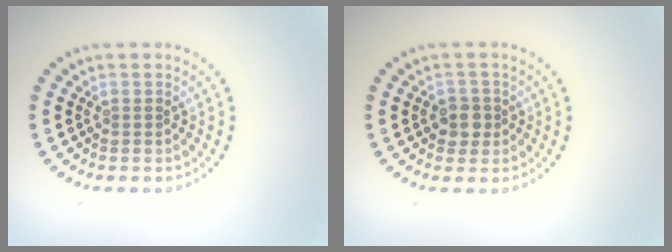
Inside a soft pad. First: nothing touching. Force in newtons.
{"total": 1.9, "press": 1.8, "slide": 0.7}